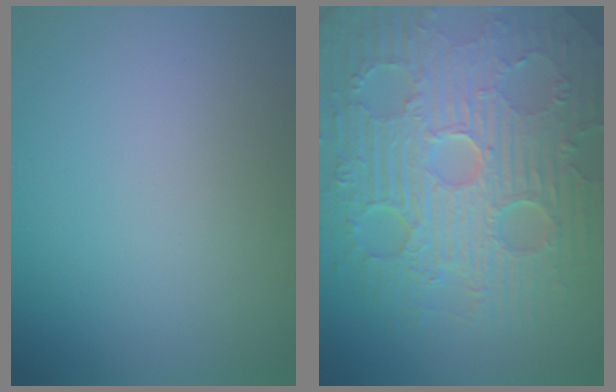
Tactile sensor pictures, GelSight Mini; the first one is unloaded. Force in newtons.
{"total": 11.5, "press": 7.4, "slide": 8.8}